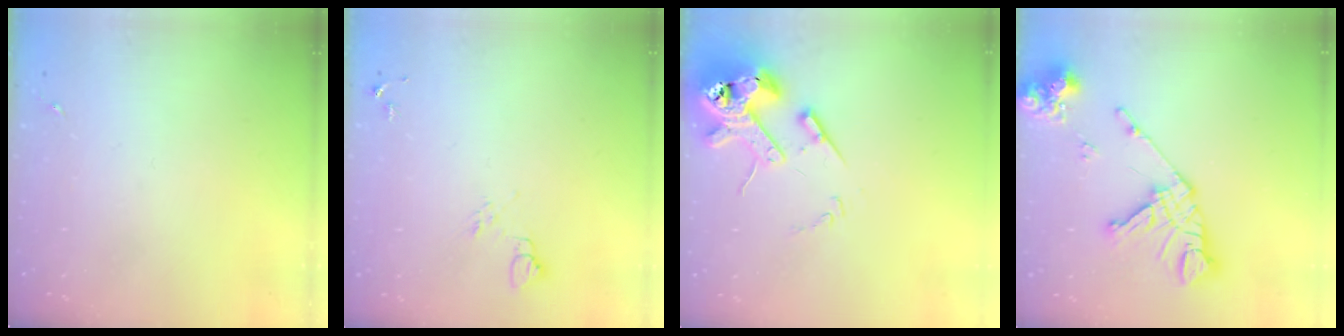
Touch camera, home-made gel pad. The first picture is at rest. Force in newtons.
{"total": 6.6, "press": 6.5, "slide": 0.8}
{"total": 14.6, "press": 14.5, "slide": 2.0}
{"total": 16.6, "press": 16.5, "slide": 2.0}